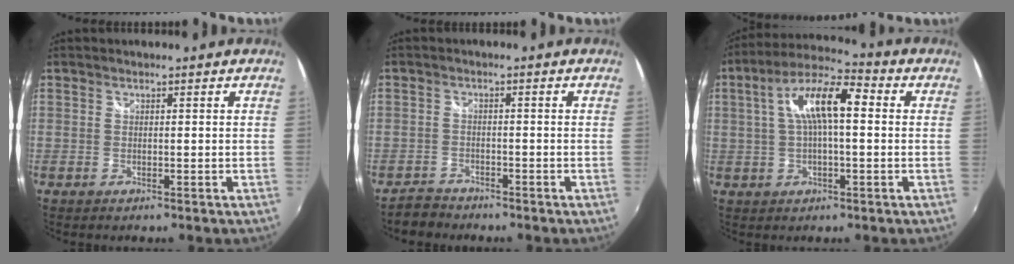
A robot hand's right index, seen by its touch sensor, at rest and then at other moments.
{"total": 3.3, "force": [-2.9, 1.5, -0.1], "torque": [-0.011, 0.008, -0.055]}
{"total": 11.4, "force": [1.6, 3.6, 10.7], "torque": [-0.196, 0.025, 0.024]}